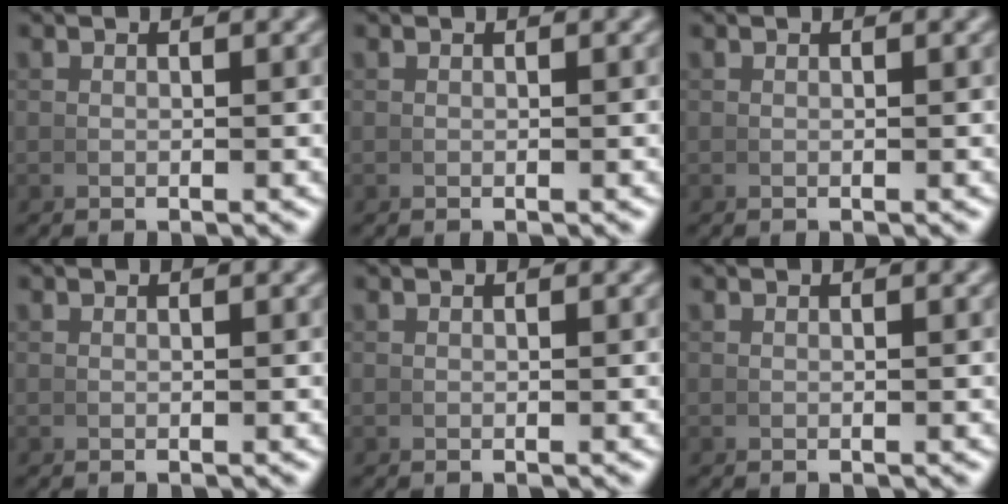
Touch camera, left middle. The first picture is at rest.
{"total": 0.0}
{"total": 0.0}
{"total": 0.0}
{"total": 0.0}
{"total": 0.0}